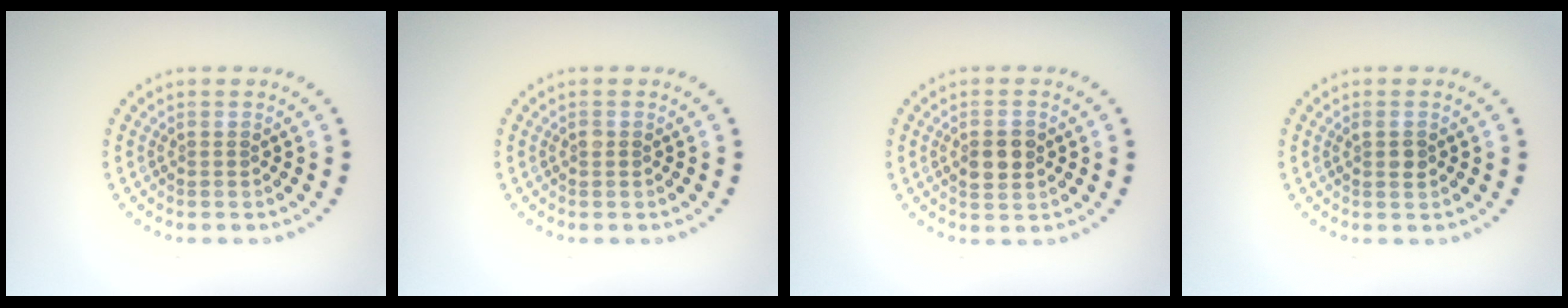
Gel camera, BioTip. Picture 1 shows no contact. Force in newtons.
{"total": 0.7, "press": 0.6, "slide": 0.1}
{"total": 2.7, "press": 2.7, "slide": 0.0}
{"total": 1.1, "press": 1.0, "slide": 0.4}